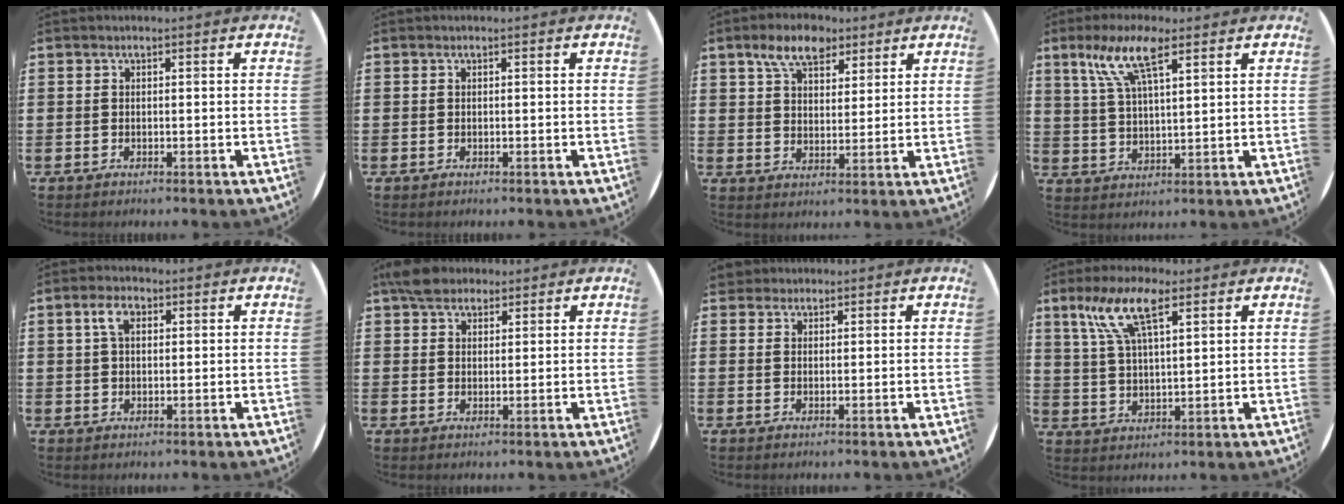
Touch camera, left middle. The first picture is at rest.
{"total": 0.0}
{"total": 6.8, "force": [4.9, 3.5, 3.3], "torque": [-0.064, -0.001, 0.086]}
{"total": 8.2, "force": [5.1, 2.2, 6.0], "torque": [-0.132, 0.002, 0.089]}
{"total": 3.4, "force": [1.7, 1.9, 2.3], "torque": [-0.052, 0.010, 0.030]}
{"total": 4.0, "force": [3.3, 1.9, 1.1], "torque": [-0.022, 0.002, 0.063]}
{"total": 2.0, "force": [1.8, 0.8, 0.2], "torque": [0.000, 0.002, 0.035]}
{"total": 8.6, "force": [5.2, 2.7, 6.3], "torque": [-0.140, 0.005, 0.091]}